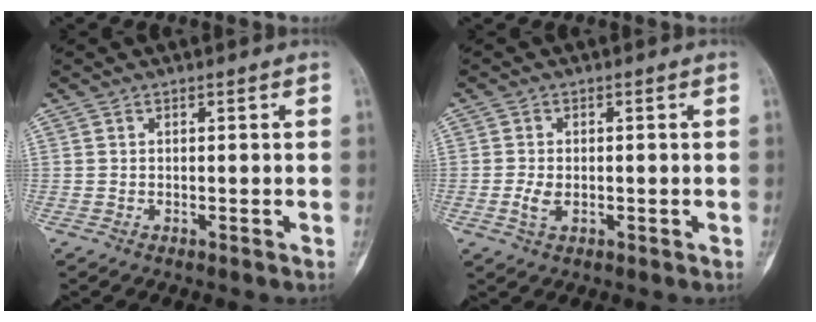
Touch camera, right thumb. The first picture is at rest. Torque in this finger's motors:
{"motor_torque": [-0.52, -0.10, 0.13, 0.29, 0.00]}